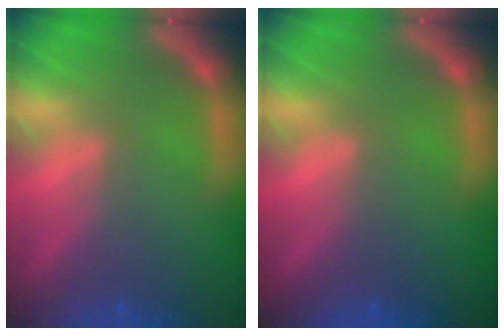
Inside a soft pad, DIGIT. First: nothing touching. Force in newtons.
{"total": 0.0}